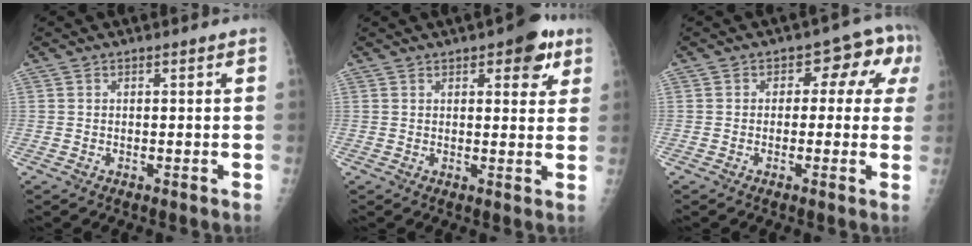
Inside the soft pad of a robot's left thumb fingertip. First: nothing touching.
{"total": 6.8, "force": [3.5, 3.0, 5.0], "torque": [-0.036, -0.010, 0.035]}
{"total": 7.9, "force": [1.0, 5.2, 5.8], "torque": [-0.023, 0.030, 0.001]}